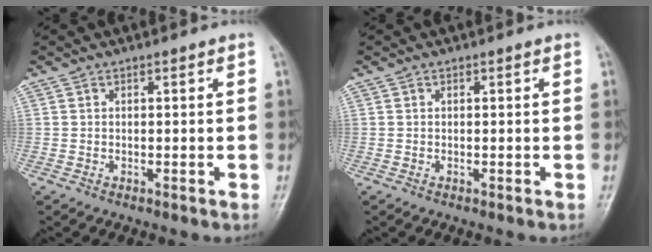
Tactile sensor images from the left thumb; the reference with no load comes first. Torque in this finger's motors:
{"motor_torque": [-0.01, 0.01, 0.00, 0.00, 0.00]}